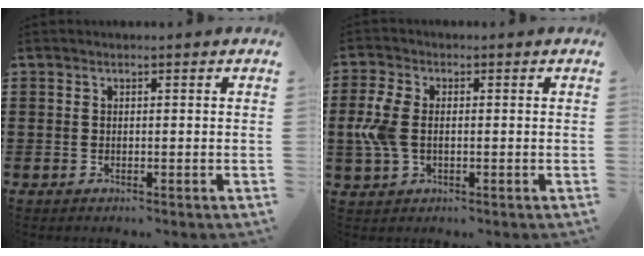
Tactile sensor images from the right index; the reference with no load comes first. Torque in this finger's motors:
{"motor_torque": [1.14, 0.59, 0.63, 0.16]}